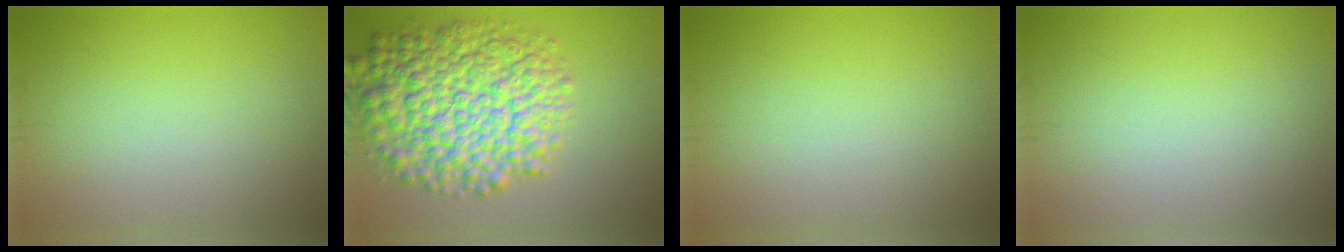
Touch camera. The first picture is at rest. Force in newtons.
{"total": 10.3, "press": 10.3, "slide": 0.2}
{"total": 0.0}
{"total": 0.0}